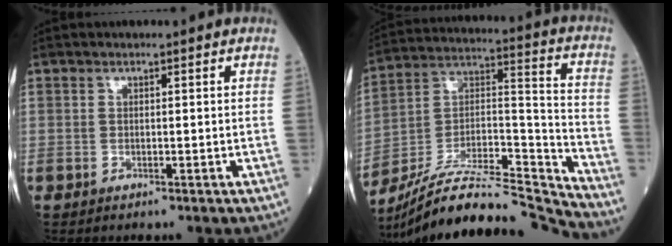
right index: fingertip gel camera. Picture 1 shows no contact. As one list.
[{"total": 23.0, "force": [-21.9, -0.1, 7.0], "torque": [-0.139, 0.022, -0.364]}]